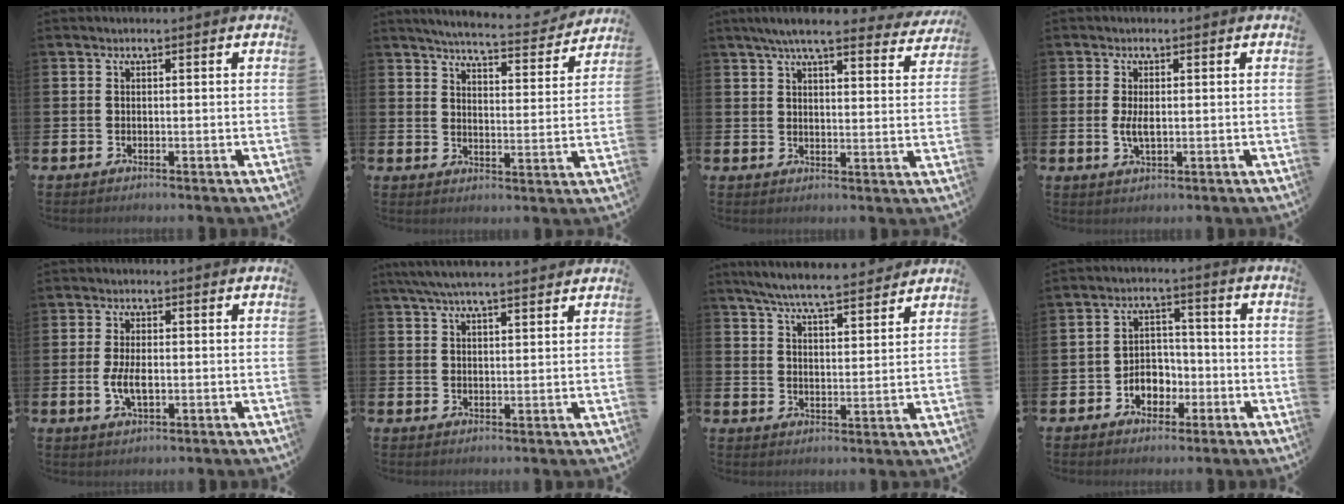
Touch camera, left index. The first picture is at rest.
{"total": 5.6, "force": [5.4, 0.4, 1.3], "torque": [-0.032, -0.043, 0.088]}
{"total": 6.5, "force": [5.8, 0.9, 2.8], "torque": [-0.063, -0.026, 0.100]}
{"total": 2.6, "force": [0.1, 1.1, 2.4], "torque": [-0.039, -0.001, -0.002]}
{"total": 3.9, "force": [-0.4, 1.9, 3.4], "torque": [-0.069, 0.002, -0.009]}
{"total": 5.2, "force": [4.8, 0.5, 2.1], "torque": [-0.048, -0.010, 0.086]}
{"total": 6.6, "force": [6.3, 0.4, 1.9], "torque": [-0.052, -0.040, 0.109]}
{"total": 3.9, "force": [-1.8, 3.2, 1.4], "torque": [-0.035, 0.006, -0.041]}